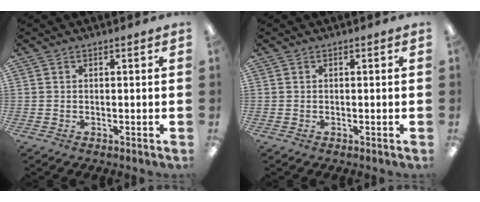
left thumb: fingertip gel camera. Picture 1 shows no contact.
{"total": 0.0}